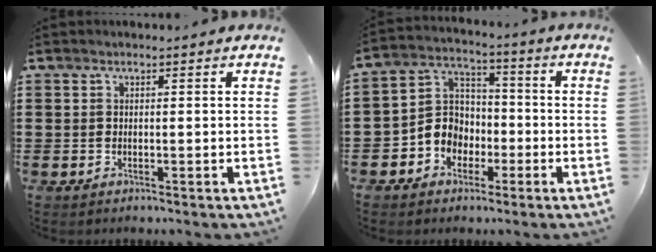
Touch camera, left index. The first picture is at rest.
{"total": 6.4, "force": [-2.4, 5.6, 1.9], "torque": [-0.071, 0.004, -0.053]}